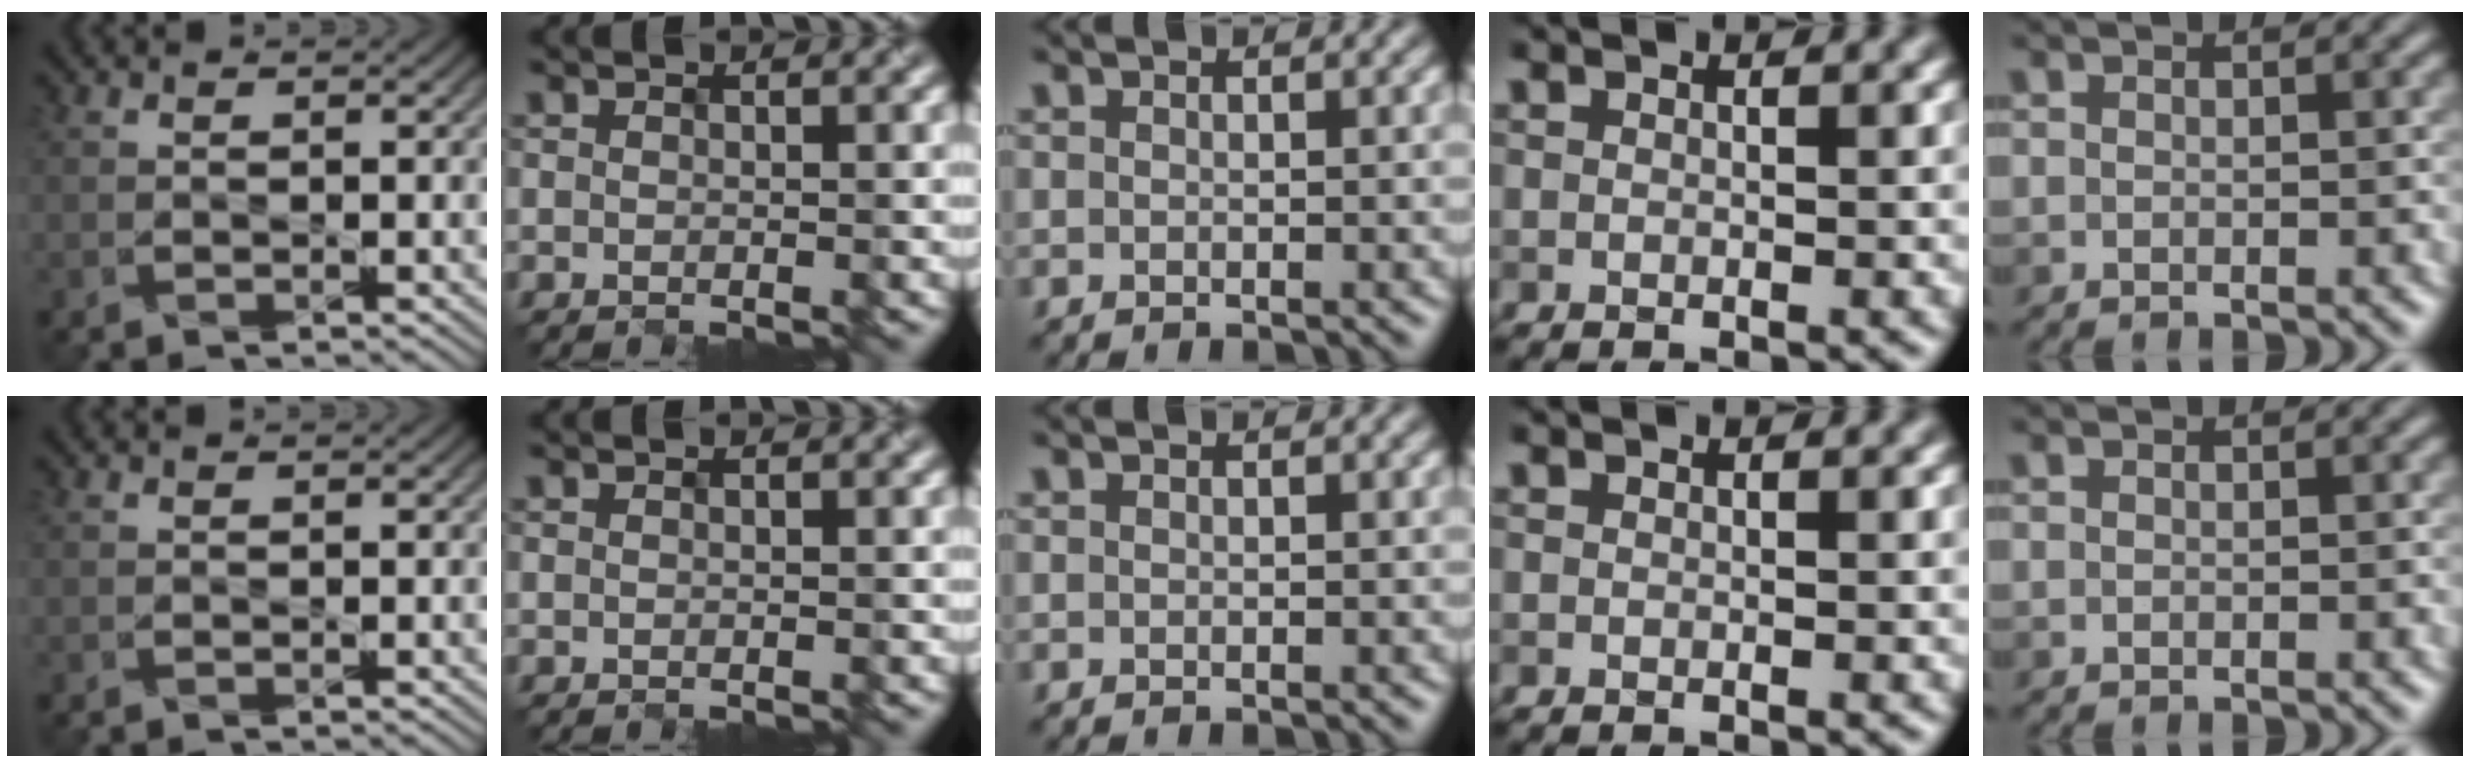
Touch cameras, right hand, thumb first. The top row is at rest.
{}